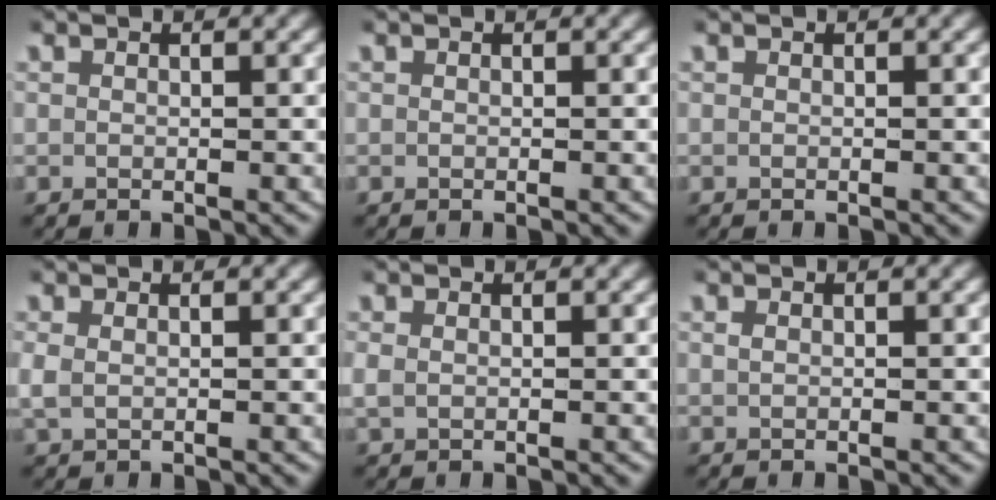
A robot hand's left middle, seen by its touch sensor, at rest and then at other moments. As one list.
[{"total": 0.0}, {"total": 0.0}, {"total": 1.8, "force": [0.2, 1.4, 1.2], "torque": [-0.039, -0.003, 0.009]}, {"total": 1.2, "force": [0.2, 1.0, 0.8], "torque": [-0.027, -0.002, 0.007]}, {"total": 0.0}]